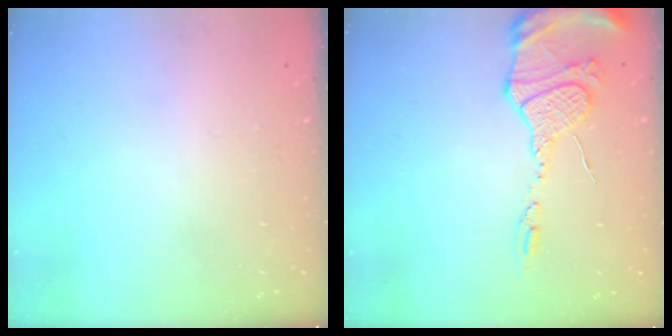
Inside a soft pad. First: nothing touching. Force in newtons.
{"total": 13.6, "press": 13.5, "slide": 1.1}